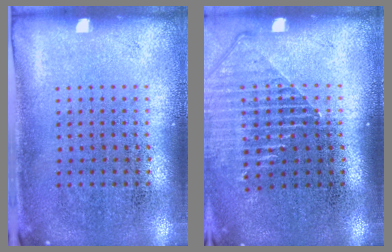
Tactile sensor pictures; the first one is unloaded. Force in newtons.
{"total": 1.4, "press": 1.3, "slide": 0.5}